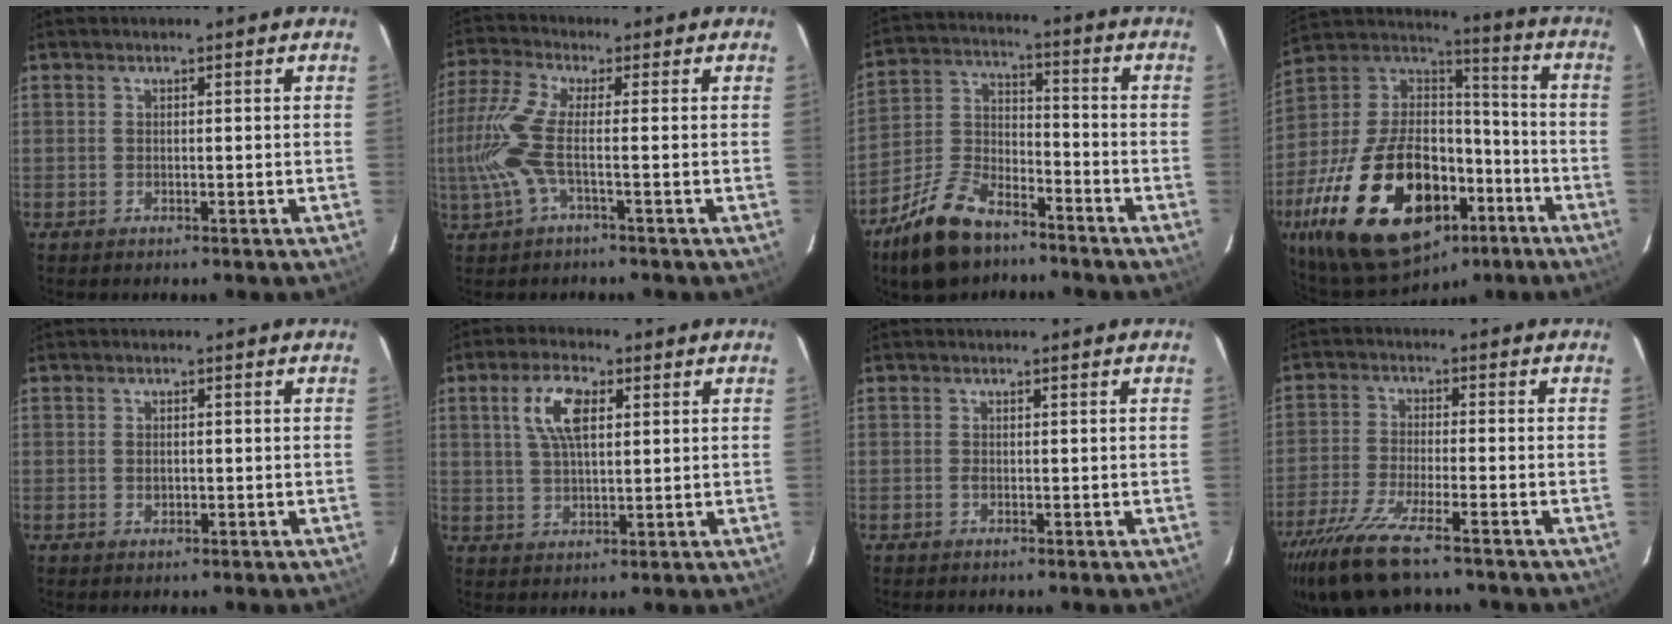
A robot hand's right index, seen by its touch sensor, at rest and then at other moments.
{"total": 9.4, "force": [-1.9, 1.2, 9.1], "torque": [-0.207, -0.005, -0.038]}
{"total": 15.2, "force": [-10.5, 7.3, 8.1], "torque": [-0.184, 0.006, -0.191]}
{"total": 31.9, "force": [-15.0, 18.1, 21.5], "torque": [-0.435, 0.003, -0.228]}
{"total": 1.1, "force": [-0.1, 0.8, 0.8], "torque": [-0.013, 0.003, -0.002]}
{"total": 7.6, "force": [2.7, 3.3, 6.4], "torque": [-0.123, 0.013, 0.052]}
{"total": 0.5, "force": [-0.1, 0.2, 0.5], "torque": [-0.011, 0.000, -0.003]}
{"total": 12.9, "force": [-9.6, 2.1, 8.2], "torque": [-0.186, -0.045, -0.180]}